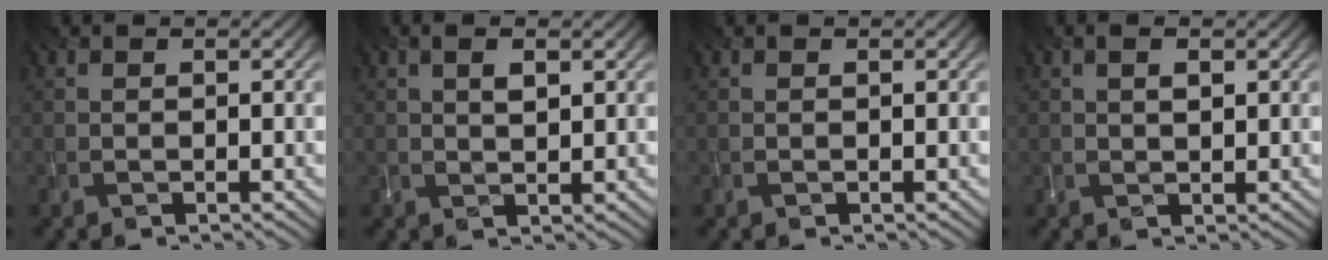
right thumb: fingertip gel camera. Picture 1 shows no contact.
{"total": 2.4, "force": [1.0, 0.9, 2.0], "torque": [-0.042, 0.001, 0.020]}
{"total": 0.0}
{"total": 2.0, "force": [0.8, 0.8, 1.6], "torque": [-0.034, 0.001, 0.017]}